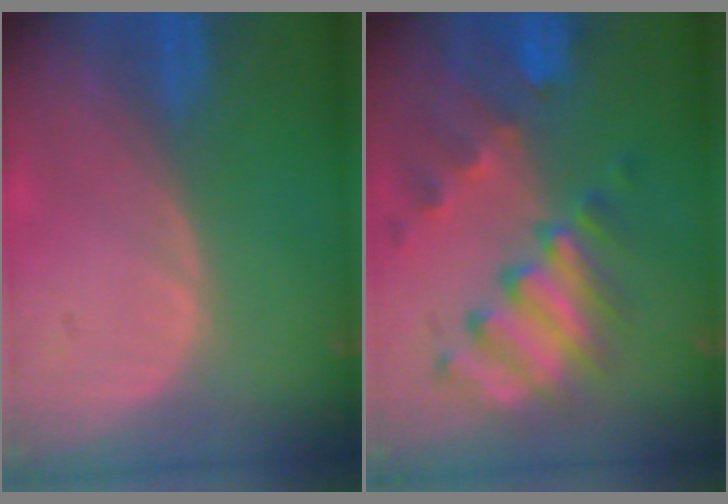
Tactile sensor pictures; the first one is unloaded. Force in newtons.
{"total": 10.0, "press": 8.9, "slide": 4.6}